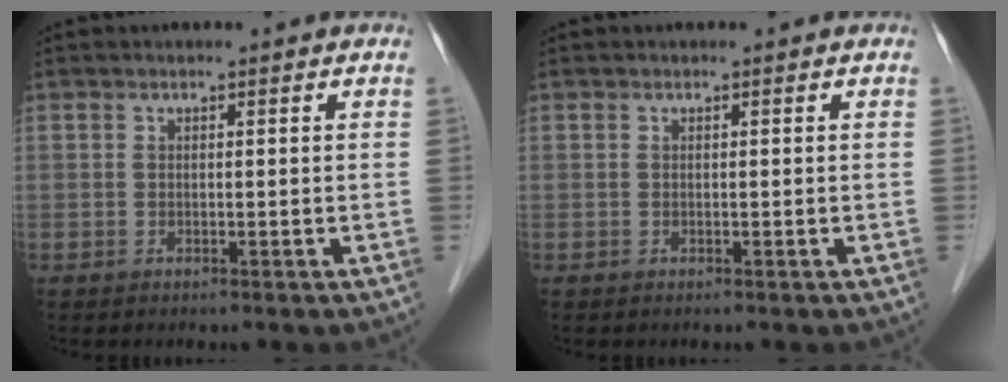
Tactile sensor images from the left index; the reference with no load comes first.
{"total": 0.0}